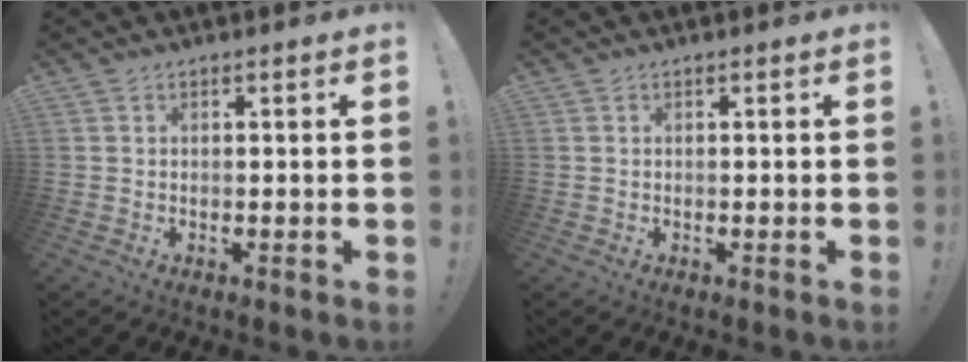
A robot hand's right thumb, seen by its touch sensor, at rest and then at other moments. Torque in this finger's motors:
{"motor_torque": [0.00, 0.00, 0.11, -0.05, 0.05]}